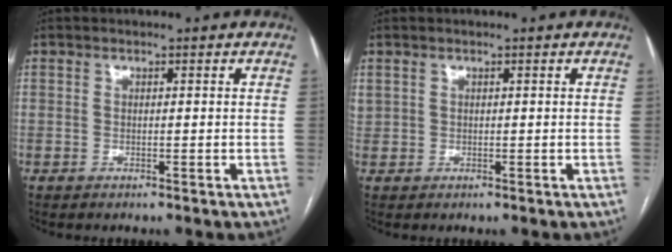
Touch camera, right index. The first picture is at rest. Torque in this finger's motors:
{"motor_torque": [0.42, 0.09, 0.20, 0.03]}